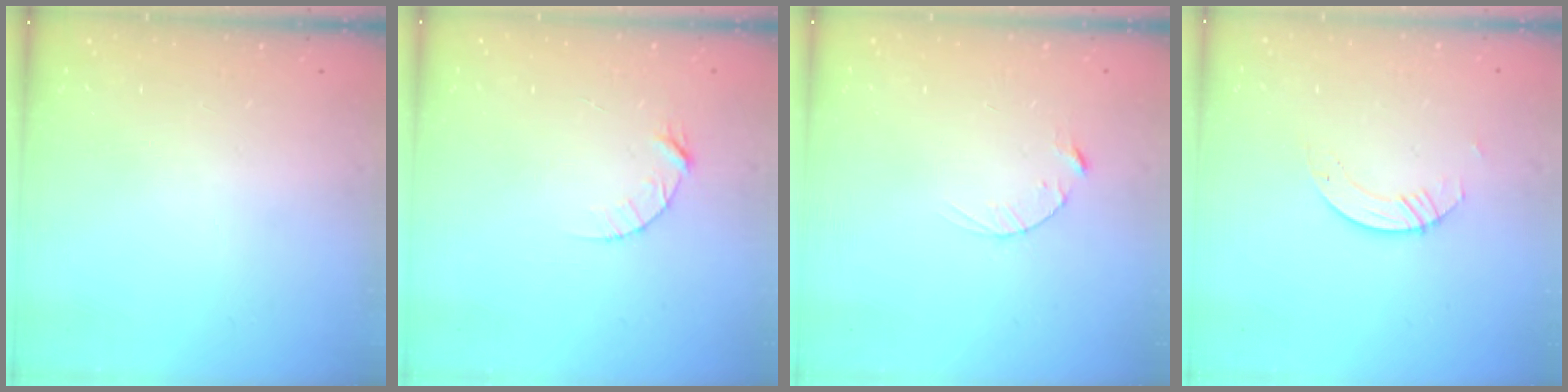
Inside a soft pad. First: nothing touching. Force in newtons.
{"total": 4.4, "press": 4.4, "slide": 0.4}
{"total": 2.5, "press": 2.5, "slide": 0.4}
{"total": 2.8, "press": 2.8, "slide": 0.2}